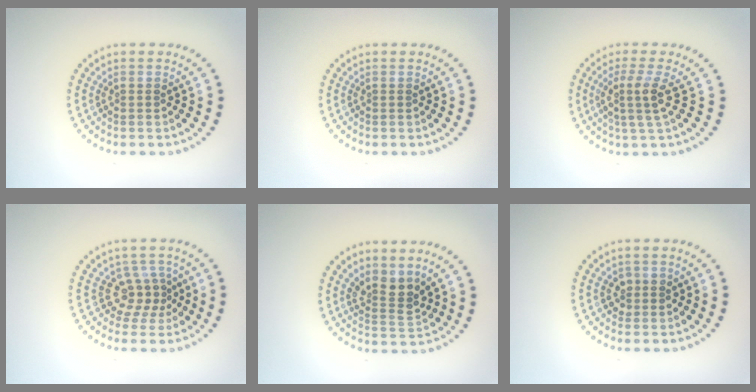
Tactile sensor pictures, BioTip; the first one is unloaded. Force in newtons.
{"total": 0.0}
{"total": 2.8, "press": 2.2, "slide": 1.8}
{"total": 2.7, "press": 1.9, "slide": 1.9}
{"total": 2.9, "press": 2.2, "slide": 1.9}
{"total": 1.2, "press": 1.1, "slide": 0.3}